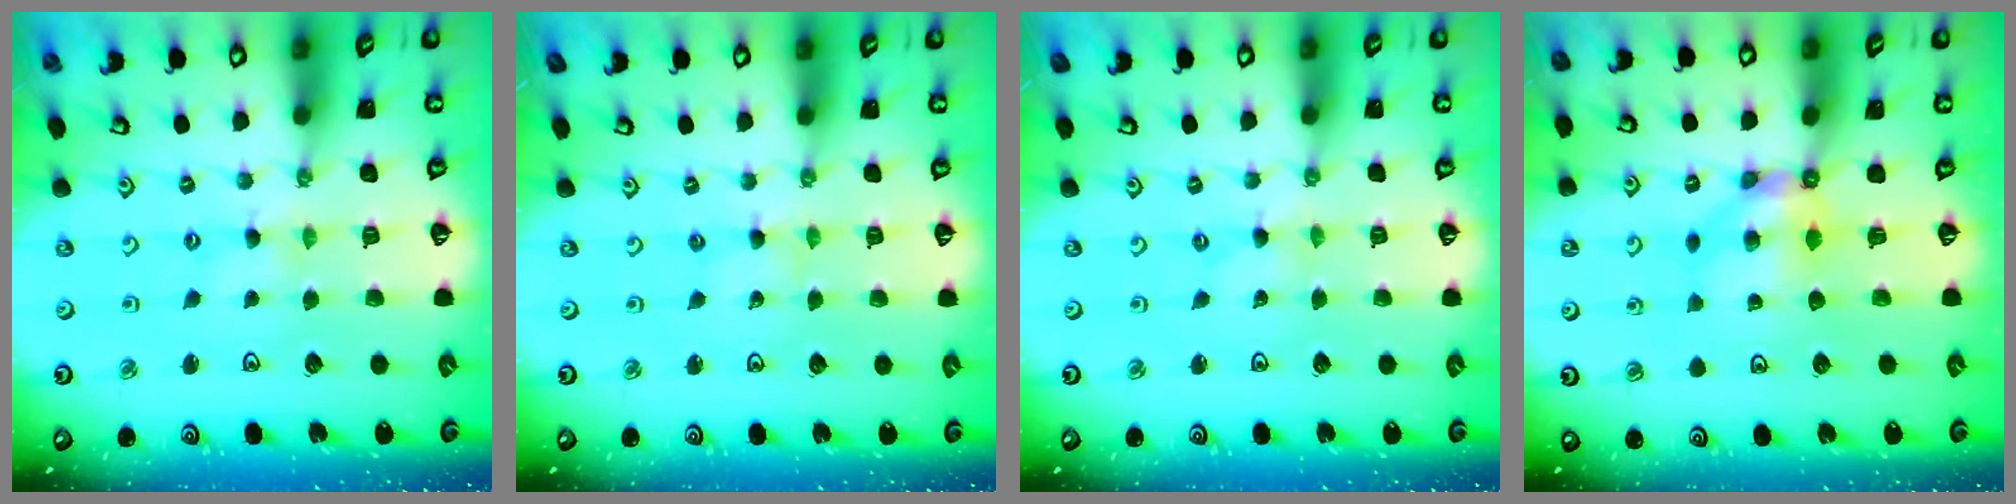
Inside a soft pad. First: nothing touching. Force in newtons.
{"total": 1.1, "press": 1.1, "slide": 0.1}
{"total": 0.0}
{"total": 6.1, "press": 6.1, "slide": 0.2}